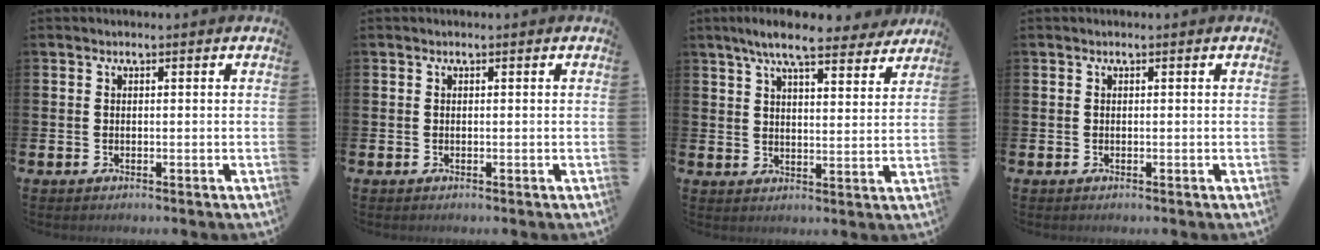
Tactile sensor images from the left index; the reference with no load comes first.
{"total": 0.0}
{"total": 8.3, "force": [7.4, 1.5, 3.5], "torque": [-0.071, -0.031, 0.130]}
{"total": 0.0}